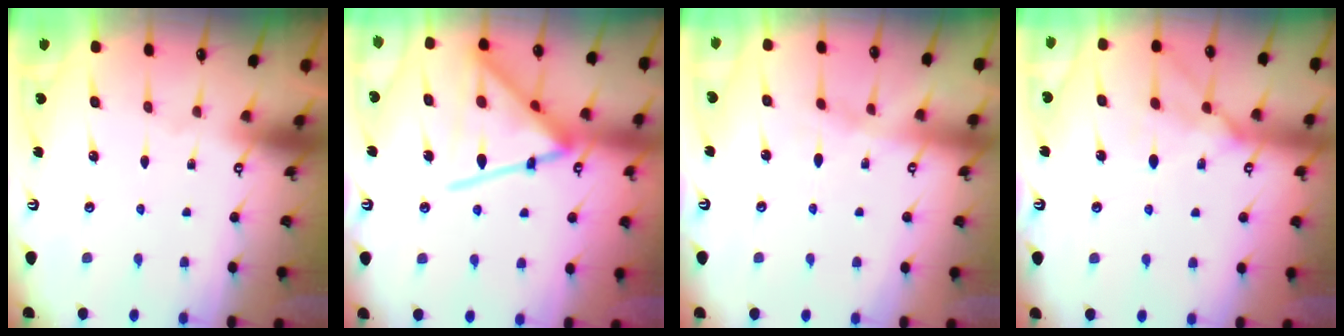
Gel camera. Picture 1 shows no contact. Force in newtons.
{"total": 20.5, "press": 20.4, "slide": 1.8}
{"total": 6.6, "press": 6.6, "slide": 0.6}
{"total": 12.0, "press": 12.0, "slide": 1.0}